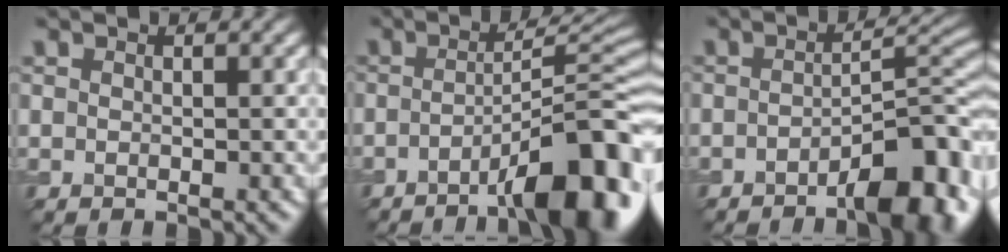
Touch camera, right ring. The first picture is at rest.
{"total": 10.3, "force": [-5.0, 2.1, 8.7], "torque": [-0.107, 0.019, -0.070]}
{"total": 7.2, "force": [-4.0, 1.6, 5.7], "torque": [-0.073, 0.017, -0.052]}